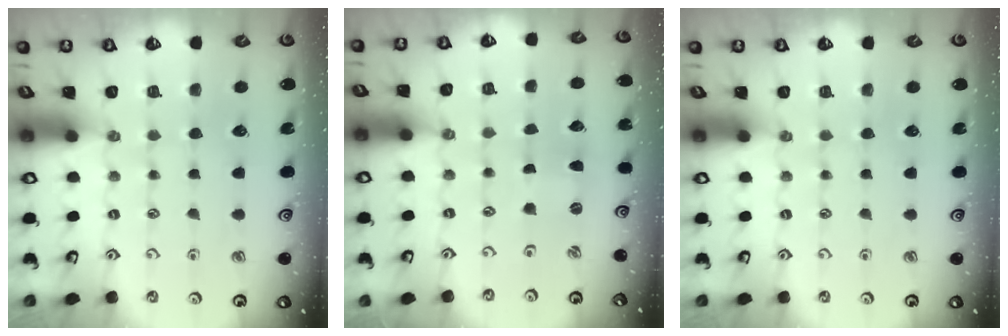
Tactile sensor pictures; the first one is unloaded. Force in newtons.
{"total": 0.9, "press": 0.9, "slide": 0.2}
{"total": 0.0}